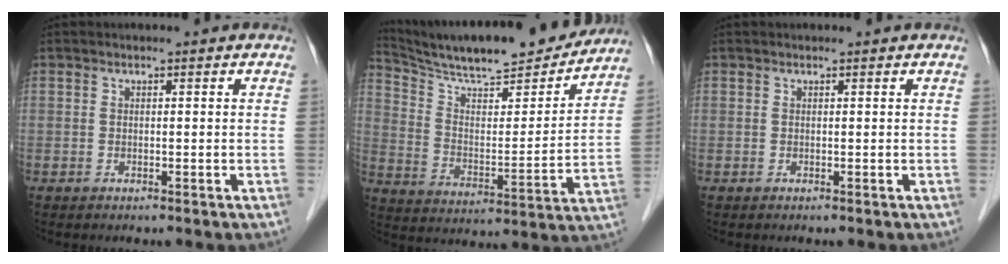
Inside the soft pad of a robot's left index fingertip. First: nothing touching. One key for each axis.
{"total": 21.9, "fx": 20.0, "fy": 2.6, "fz": 8.5, "tx": -0.146, "ty": -0.020, "tz": 0.299}
{"total": 0.0}